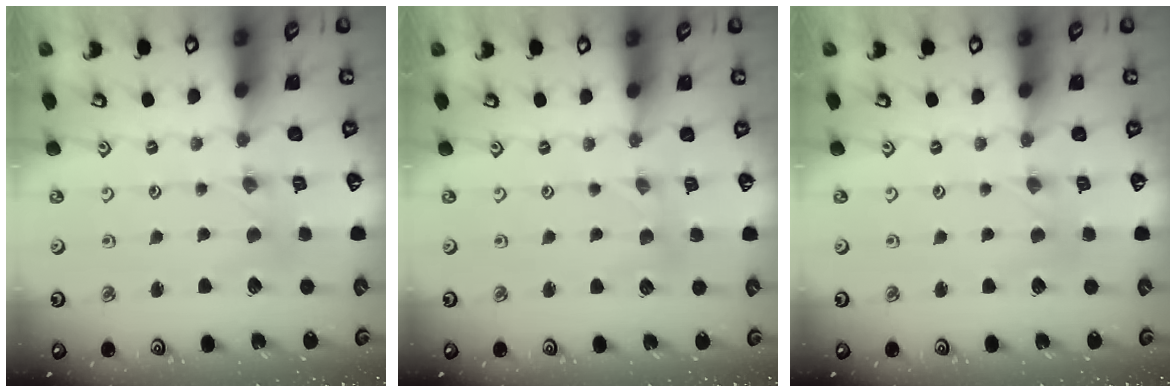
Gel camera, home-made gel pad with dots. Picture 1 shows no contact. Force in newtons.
{"total": 2.1, "press": 2.1, "slide": 0.4}
{"total": 0.0}